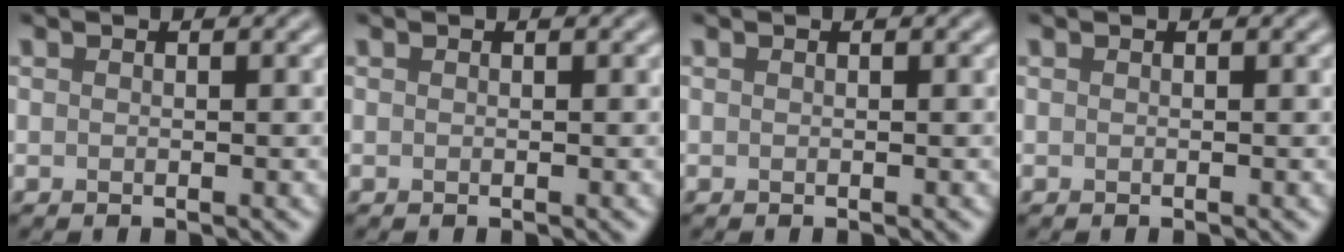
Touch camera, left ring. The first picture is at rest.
{"total": 0.0}
{"total": 0.0}
{"total": 0.0}